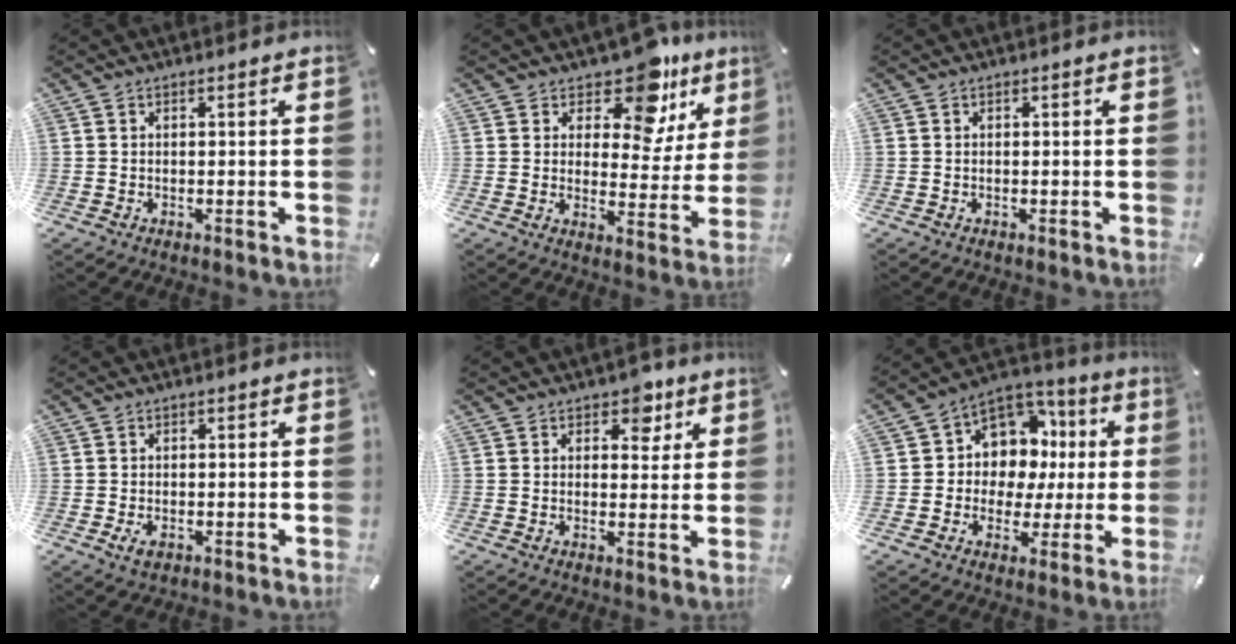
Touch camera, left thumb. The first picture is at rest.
{"total": 13.3, "force": [9.5, 6.4, 6.7], "torque": [-0.090, -0.072, 0.163]}
{"total": 0.0}
{"total": 2.3, "force": [-0.8, 1.5, 1.6], "torque": [-0.036, -0.001, -0.015]}
{"total": 5.7, "force": [3.3, 3.8, 2.6], "torque": [-0.007, -0.015, 0.049]}
{"total": 10.2, "force": [2.4, 9.6, 2.5], "torque": [-0.050, -0.024, 0.055]}